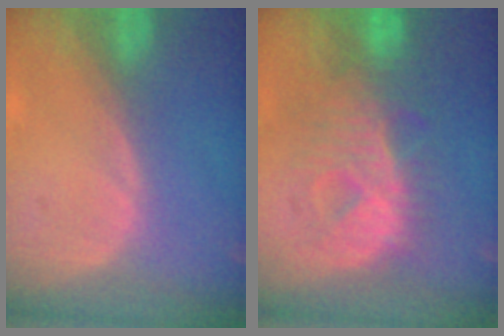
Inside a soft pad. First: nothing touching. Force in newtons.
{"total": 9.1, "press": 9.1, "slide": 0.5}